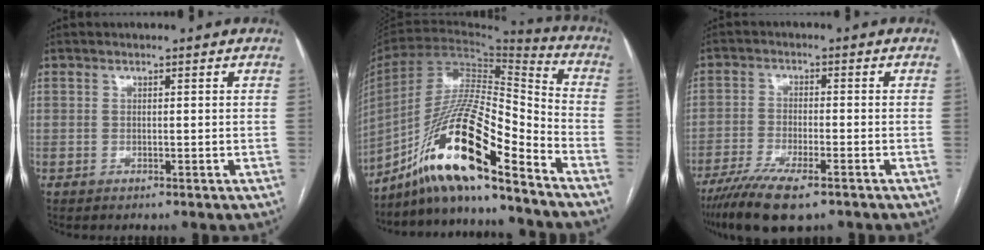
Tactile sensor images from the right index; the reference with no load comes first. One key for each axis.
{"total": 17.5, "fx": -12.6, "fy": 1.2, "fz": 12.1, "tx": -0.241, "ty": 0.003, "tz": -0.234}
{"total": 10.5, "fx": -7.5, "fy": 2.2, "fz": 6.9, "tx": -0.117, "ty": -0.022, "tz": -0.124}